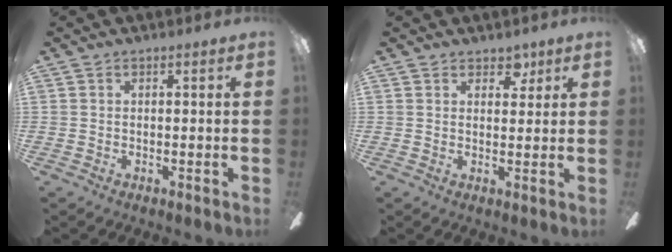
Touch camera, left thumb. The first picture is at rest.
{"total": 4.0, "force": [2.9, 2.4, 1.4], "torque": [-0.002, -0.012, 0.048]}